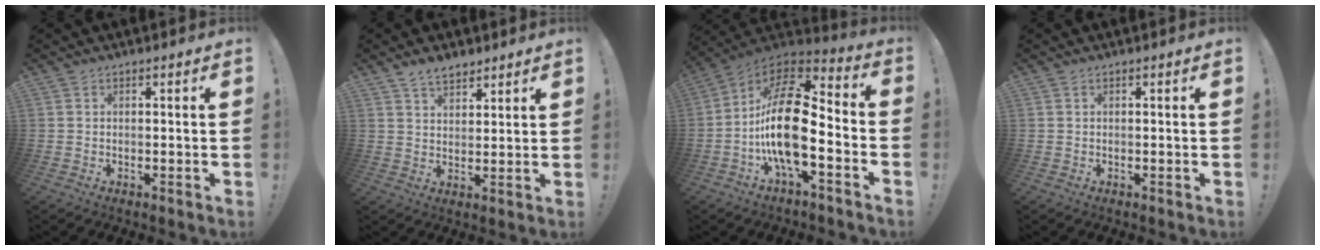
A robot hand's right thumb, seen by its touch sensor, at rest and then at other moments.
{"total": 5.7, "force": [4.6, 2.8, 1.9], "torque": [-0.031, -0.022, 0.085]}
{"total": 21.6, "force": [-3.9, 8.9, 19.3], "torque": [-0.380, 0.021, -0.066]}
{"total": 0.0}